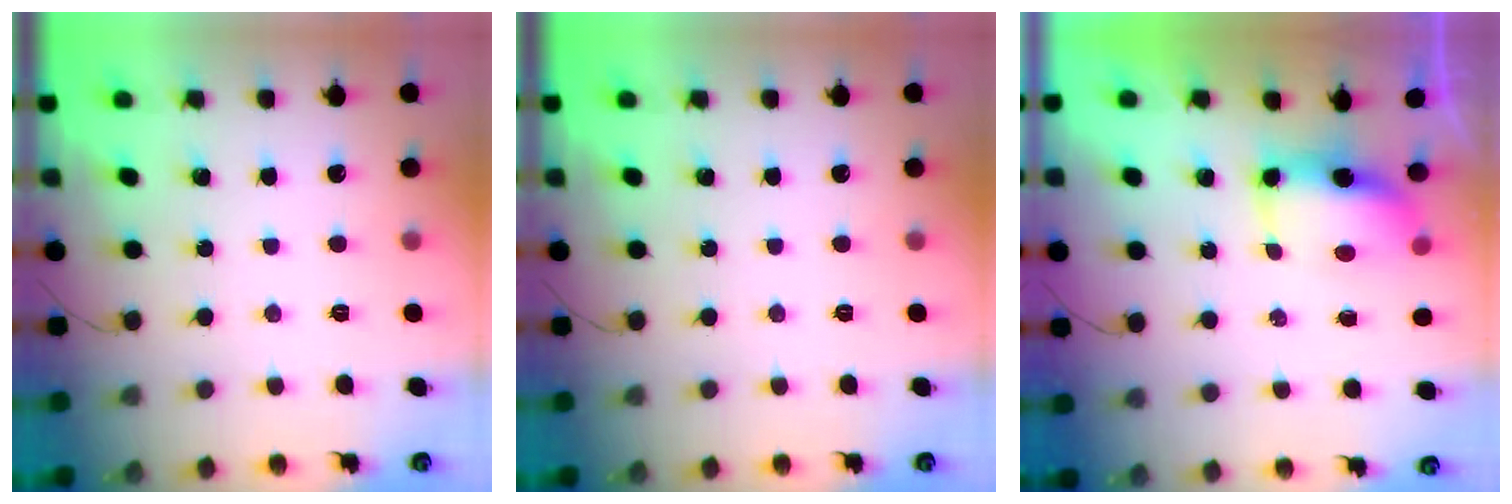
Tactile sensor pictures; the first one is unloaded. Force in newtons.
{"total": 0.0}
{"total": 7.4, "press": 7.4, "slide": 0.6}